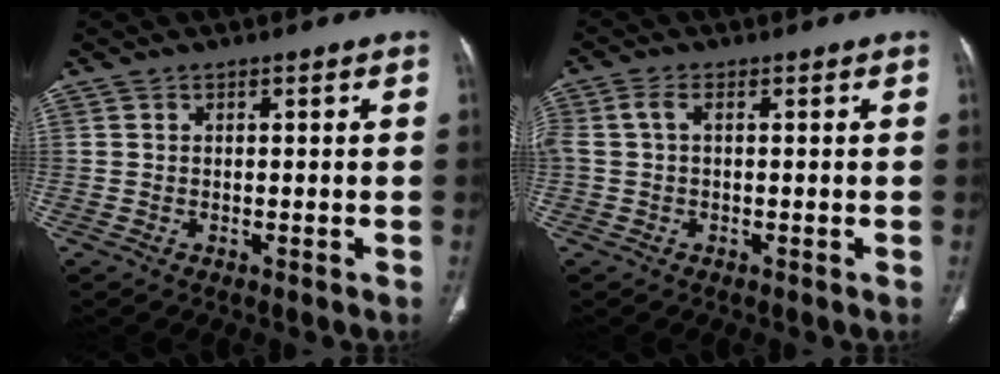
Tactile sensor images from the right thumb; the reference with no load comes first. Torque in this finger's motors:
{"motor_torque": [0.23, 0.27, 0.24, 0.65, 0.25]}